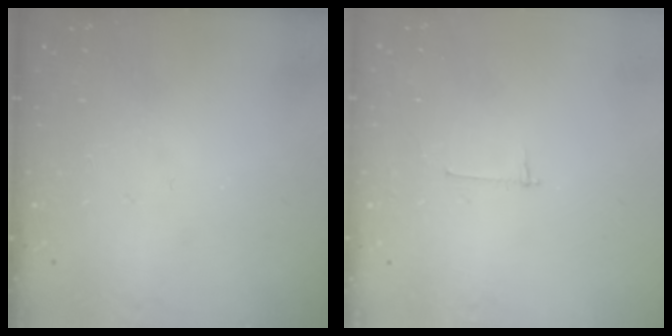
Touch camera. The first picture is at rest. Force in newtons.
{"total": 2.7, "press": 2.7, "slide": 0.3}